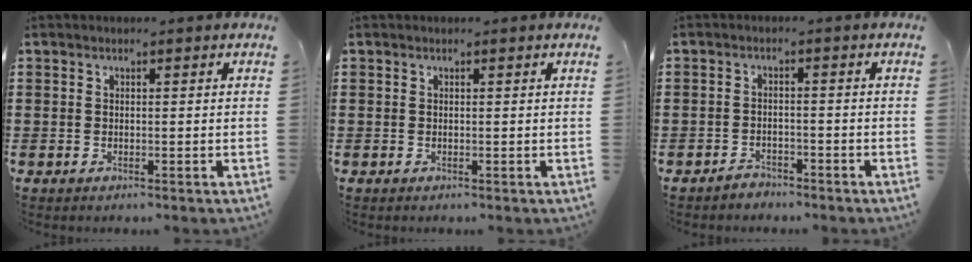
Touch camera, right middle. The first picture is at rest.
{"total": 0.0}
{"total": 2.0, "force": [-1.9, 0.6, 0.1], "torque": [-0.009, 0.003, -0.042]}